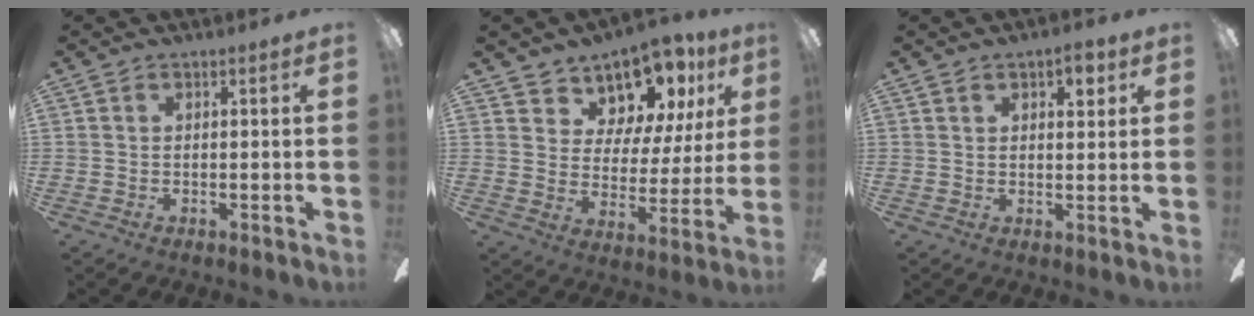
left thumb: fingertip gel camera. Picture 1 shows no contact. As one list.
[{"total": 12.4, "force": [9.5, 6.8, 4.1], "torque": [-0.074, -0.072, 0.175]}, {"total": 3.9, "force": [2.3, 1.8, 2.5], "torque": [-0.022, -0.007, 0.033]}]